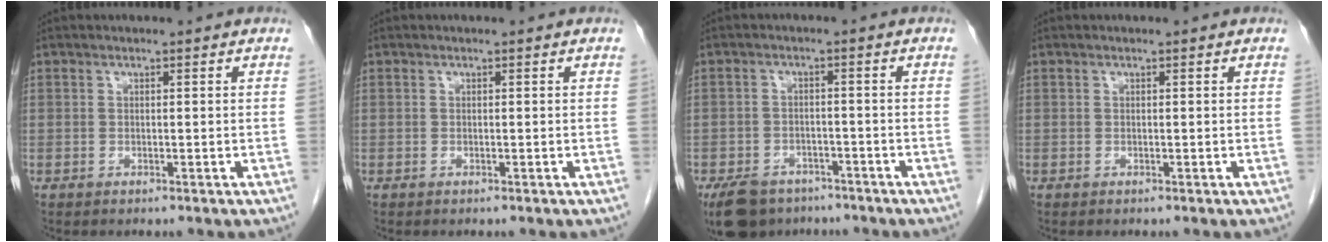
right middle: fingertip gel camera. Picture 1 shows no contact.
{"total": 0.0}
{"total": 9.0, "force": [-6.8, 5.0, 3.2], "torque": [-0.062, -0.003, -0.105]}
{"total": 0.0}